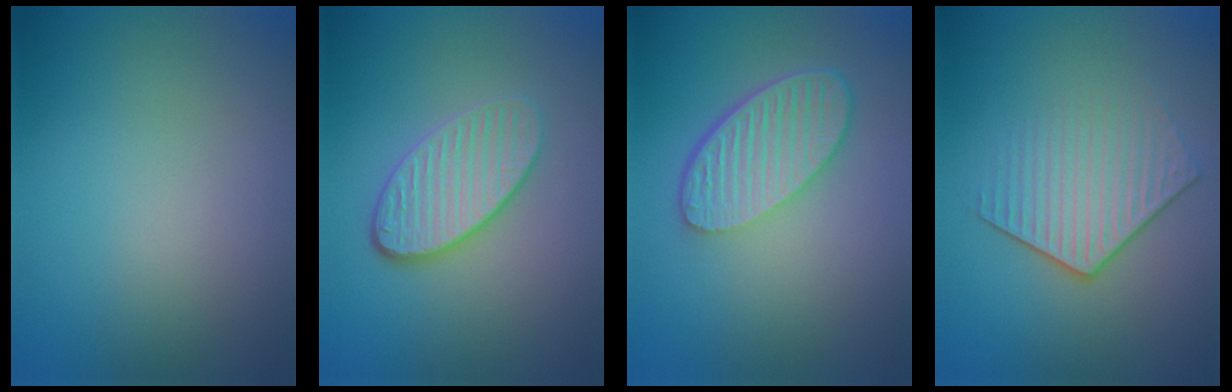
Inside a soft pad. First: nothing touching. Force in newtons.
{"total": 4.2, "press": 3.5, "slide": 2.4}
{"total": 5.8, "press": 4.3, "slide": 3.9}
{"total": 4.1, "press": 3.0, "slide": 2.8}